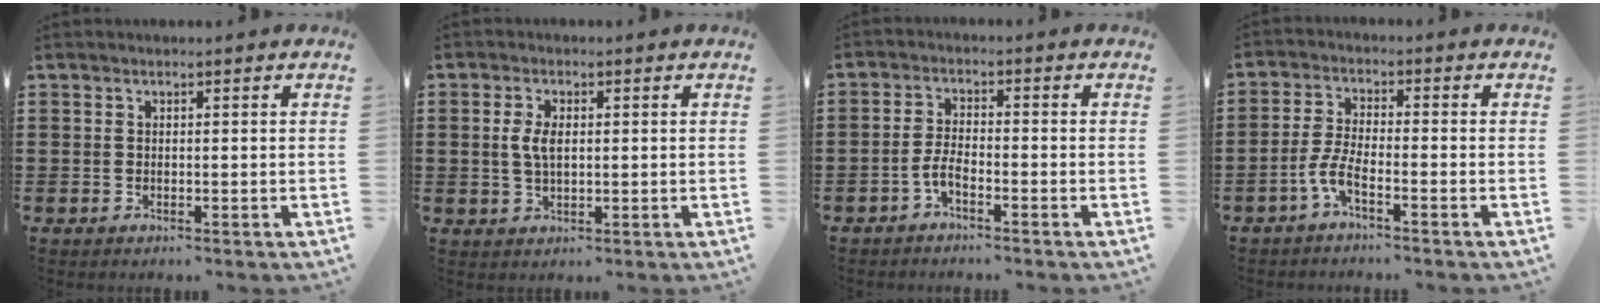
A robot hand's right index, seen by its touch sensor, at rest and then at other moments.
{"total": 3.5, "force": [0.4, 1.7, 3.0], "torque": [-0.069, 0.006, 0.003]}
{"total": 3.1, "force": [-2.0, 0.5, 2.3], "torque": [-0.058, -0.004, -0.041]}
{"total": 4.3, "force": [-2.7, 0.6, 3.4], "torque": [-0.089, -0.011, -0.057]}